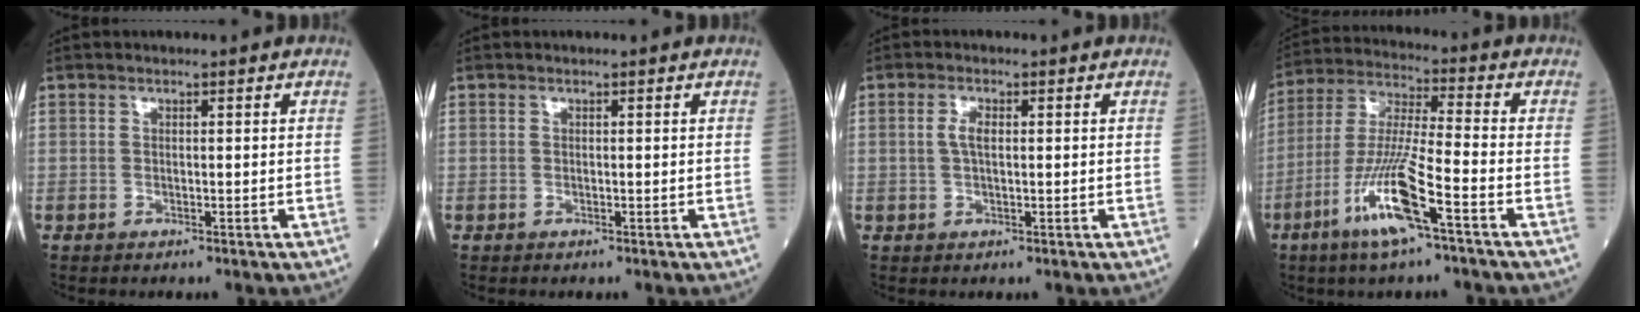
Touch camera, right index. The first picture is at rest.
{"total": 0.0}
{"total": 2.2, "force": [0.3, 0.8, 2.0], "torque": [-0.042, 0.005, 0.006]}
{"total": 12.5, "force": [-6.0, 0.2, 10.9], "torque": [-0.226, -0.014, -0.117]}